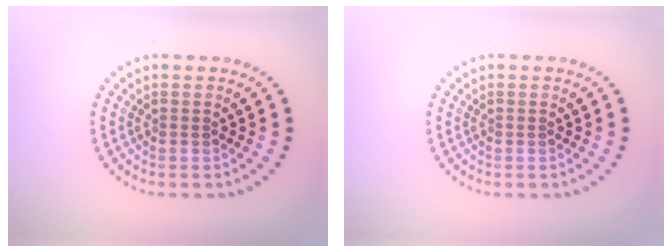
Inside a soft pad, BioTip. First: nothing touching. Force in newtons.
{"total": 0.0}